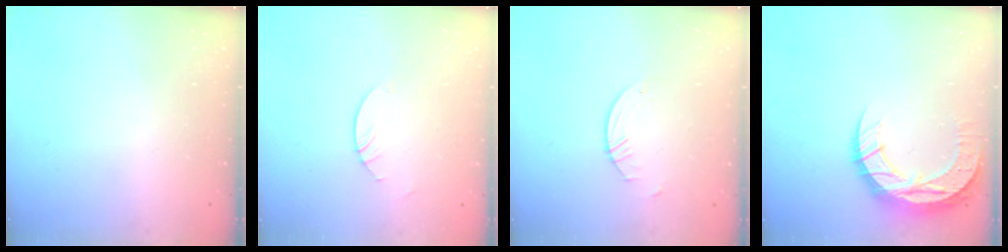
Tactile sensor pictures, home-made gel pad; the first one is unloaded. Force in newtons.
{"total": 2.4, "press": 2.4, "slide": 0.2}
{"total": 0.8, "press": 0.8, "slide": 0.2}
{"total": 12.2, "press": 12.2, "slide": 0.9}